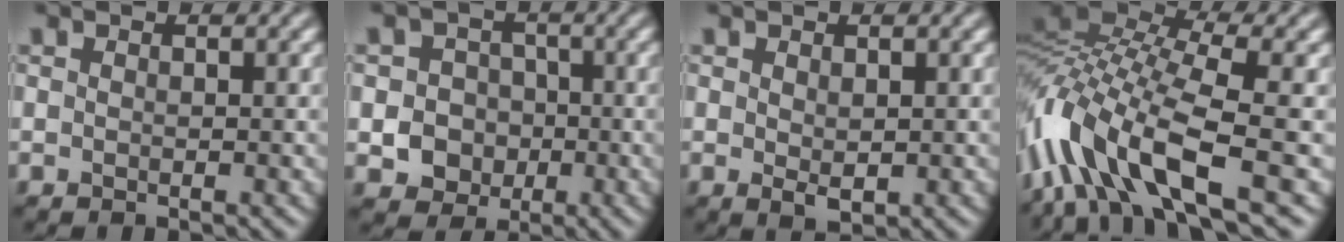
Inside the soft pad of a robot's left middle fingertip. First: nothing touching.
{"total": 4.3, "force": [-1.0, 3.9, 1.5], "torque": [-0.003, 0.002, -0.032]}
{"total": 1.4, "force": [0.1, 0.7, 1.2], "torque": [-0.021, -0.005, 0.006]}
{"total": 11.3, "force": [-3.4, 4.0, 9.9], "torque": [-0.199, 0.020, -0.074]}